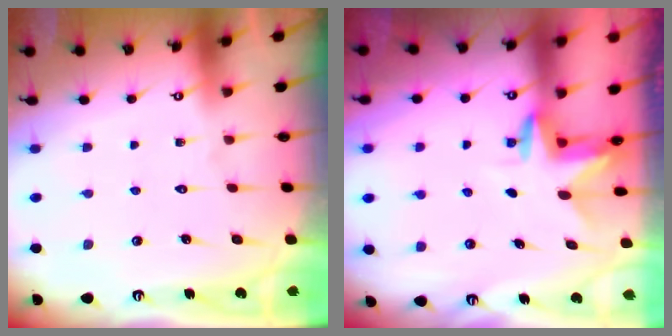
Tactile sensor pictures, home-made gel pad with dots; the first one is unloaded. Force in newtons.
{"total": 2.6, "press": 2.6, "slide": 0.1}